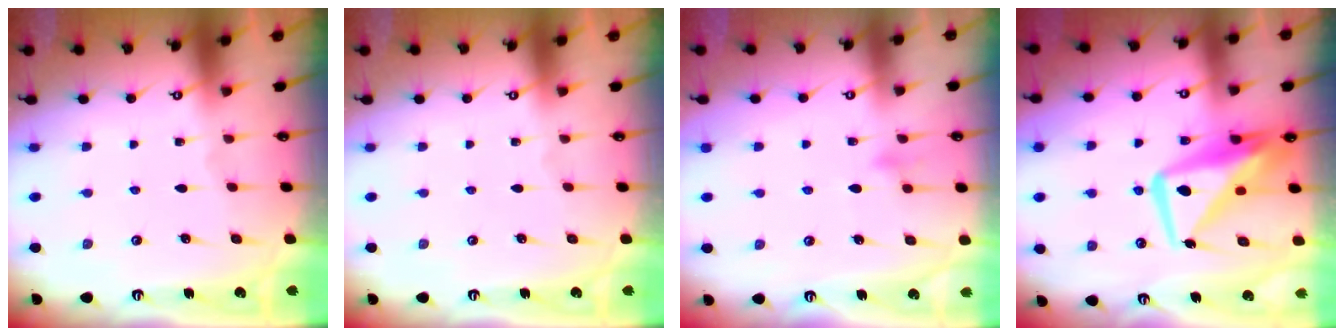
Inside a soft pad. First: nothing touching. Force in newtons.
{"total": 0.0}
{"total": 9.1, "press": 9.0, "slide": 0.6}
{"total": 12.5, "press": 12.4, "slide": 1.4}